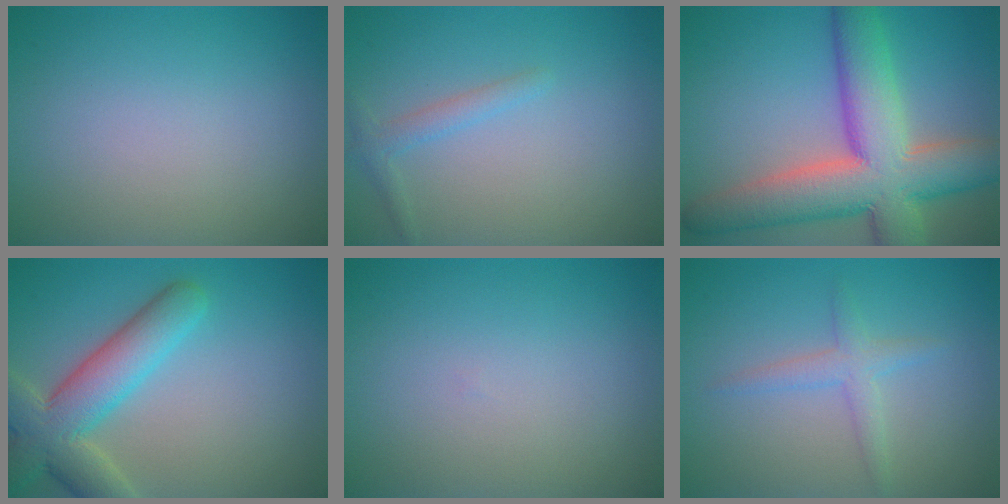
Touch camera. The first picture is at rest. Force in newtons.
{"total": 1.4, "press": 1.4, "slide": 0.1}
{"total": 11.6, "press": 11.6, "slide": 1.0}
{"total": 7.1, "press": 7.1, "slide": 0.5}
{"total": 0.0}
{"total": 1.9, "press": 1.9, "slide": 0.1}